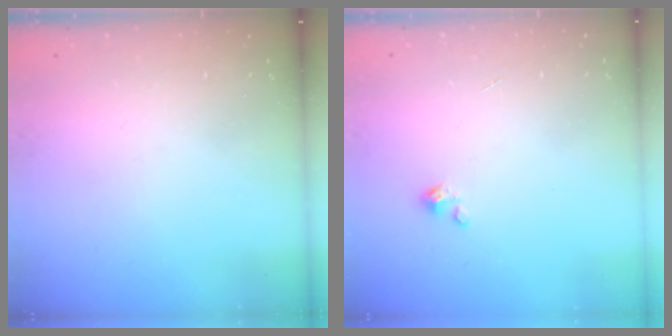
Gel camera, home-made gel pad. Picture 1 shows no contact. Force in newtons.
{"total": 1.4, "press": 1.4, "slide": 0.3}